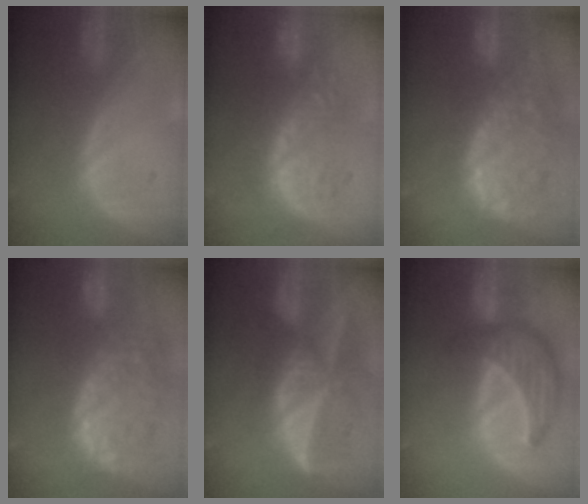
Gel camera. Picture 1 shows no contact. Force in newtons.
{"total": 8.9, "press": 8.6, "slide": 2.3}
{"total": 13.8, "press": 11.6, "slide": 7.5}
{"total": 12.5, "press": 11.0, "slide": 5.9}
{"total": 9.5, "press": 8.3, "slide": 4.6}
{"total": 8.7, "press": 7.9, "slide": 3.7}